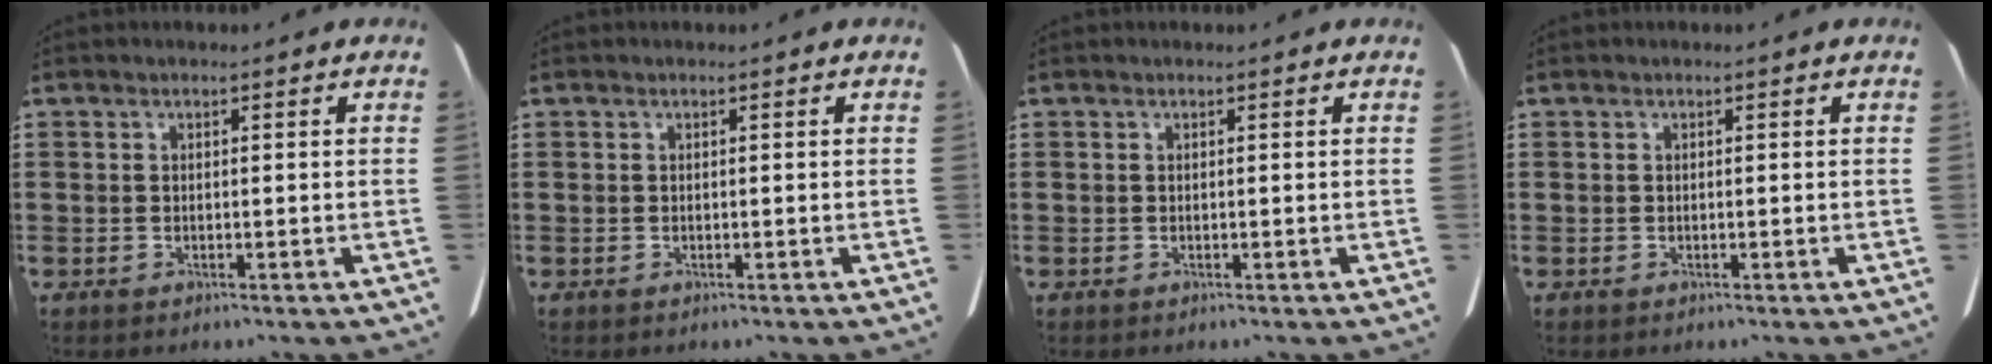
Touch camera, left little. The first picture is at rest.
{"total": 0.0}
{"total": 0.0}
{"total": 0.0}